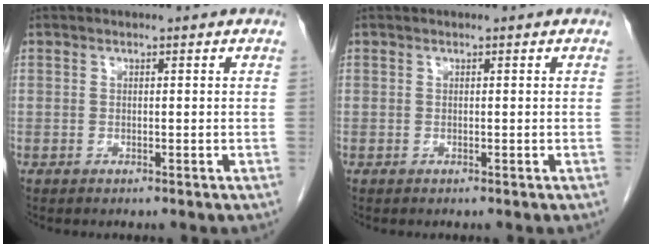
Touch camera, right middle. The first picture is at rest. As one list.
[{"total": 0.0}]